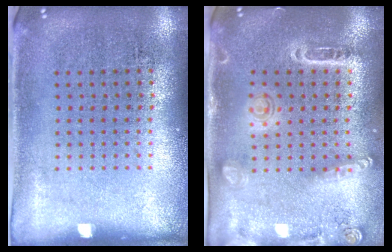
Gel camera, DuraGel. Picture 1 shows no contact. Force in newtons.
{"total": 1.6, "press": 1.5, "slide": 0.5}